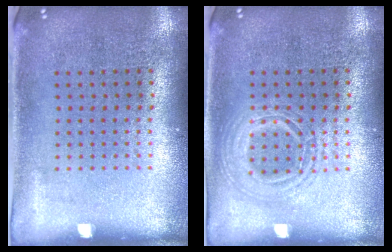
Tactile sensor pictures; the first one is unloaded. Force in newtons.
{"total": 2.3, "press": 2.3, "slide": 0.2}